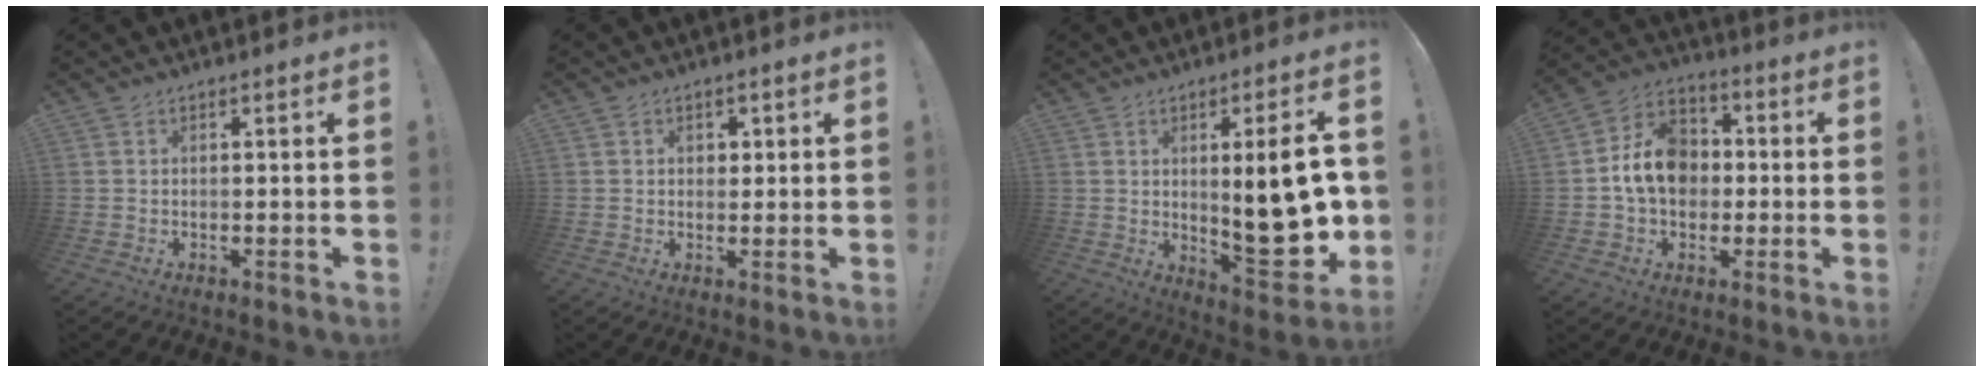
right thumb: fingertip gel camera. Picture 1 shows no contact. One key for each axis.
{"total": 2.0, "fx": 0.6, "fy": 1.8, "fz": 0.7, "tx": 0.005, "ty": -0.004, "tz": 0.006}
{"total": 19.5, "fx": 0.1, "fy": 5.9, "fz": 18.6, "tx": -0.249, "ty": -0.017, "tz": 0.007}
{"total": 13.5, "fx": 0.0, "fy": 10.8, "fz": 8.1, "tx": -0.123, "ty": 0.017, "tz": 0.006}